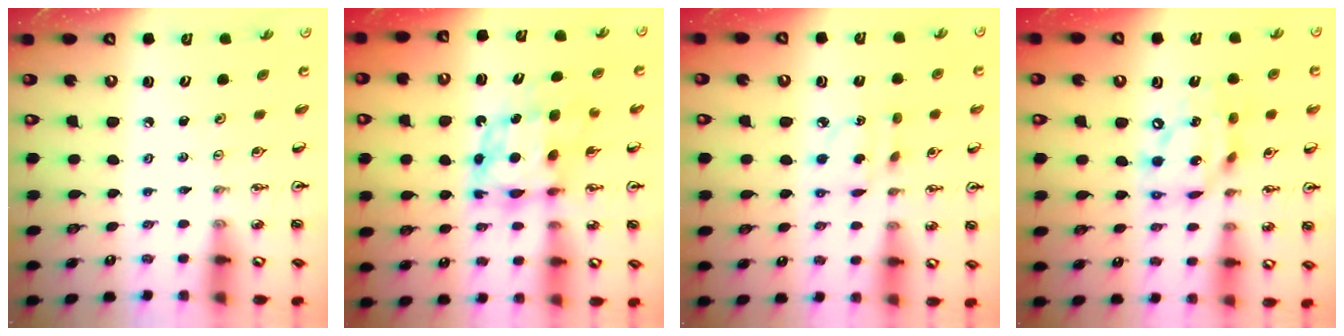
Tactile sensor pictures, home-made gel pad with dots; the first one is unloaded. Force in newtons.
{"total": 7.5, "press": 7.4, "slide": 0.6}
{"total": 5.2, "press": 5.1, "slide": 0.4}
{"total": 13.6, "press": 13.5, "slide": 1.1}